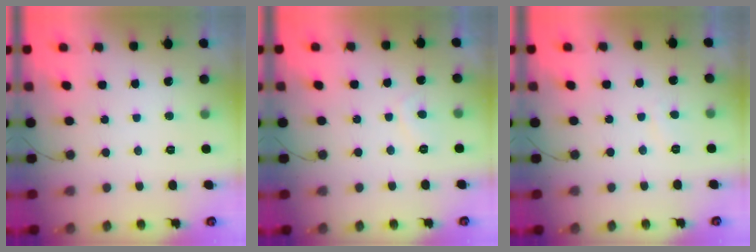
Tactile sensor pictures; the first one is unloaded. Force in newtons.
{"total": 2.3, "press": 2.2, "slide": 0.8}
{"total": 1.5, "press": 1.4, "slide": 0.6}